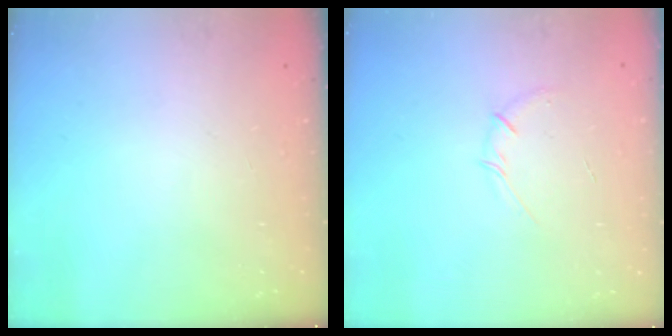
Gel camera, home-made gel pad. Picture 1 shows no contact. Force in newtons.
{"total": 5.1, "press": 4.9, "slide": 1.4}